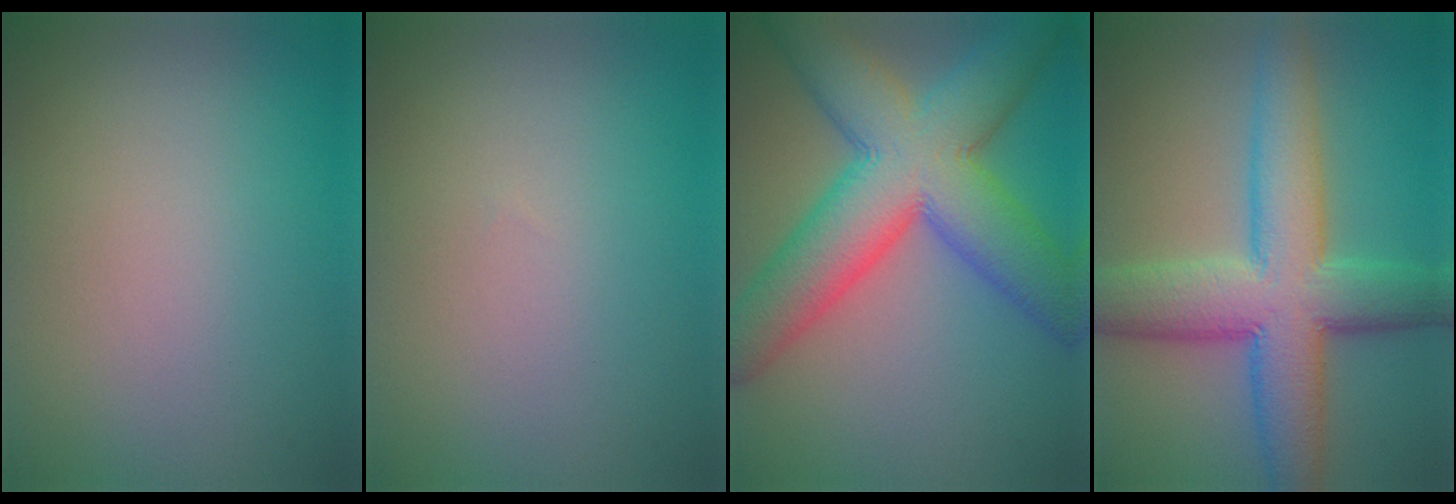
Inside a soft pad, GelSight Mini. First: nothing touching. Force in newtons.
{"total": 0.0}
{"total": 12.1, "press": 12.1, "slide": 0.5}
{"total": 9.4, "press": 9.4, "slide": 0.2}